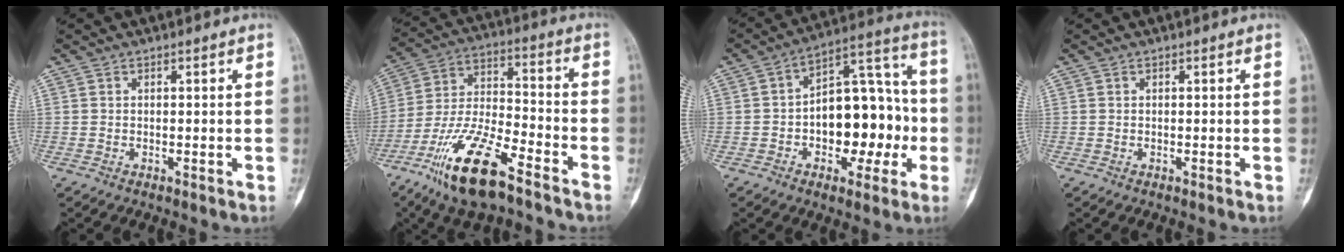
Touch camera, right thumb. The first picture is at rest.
{"total": 17.1, "force": [-10.8, 5.1, 12.2], "torque": [-0.236, 0.058, -0.201]}
{"total": 17.4, "force": [-2.9, 10.3, 13.8], "torque": [-0.158, 0.053, -0.038]}
{"total": 0.0}